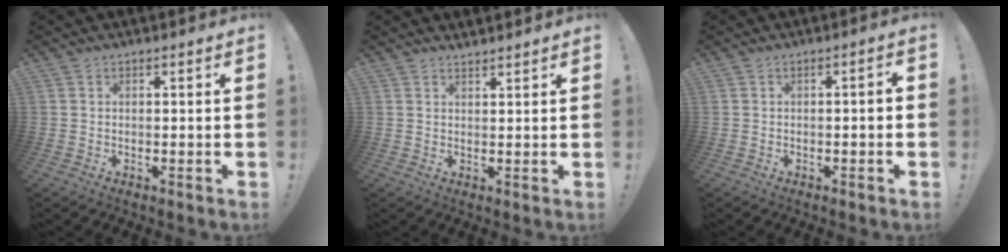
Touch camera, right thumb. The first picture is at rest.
{"total": 1.8, "force": [1.8, 0.1, 0.0], "torque": [0.013, -0.016, 0.031]}
{"total": 1.8, "force": [-0.7, -0.1, 1.6], "torque": [-0.027, 0.002, -0.012]}